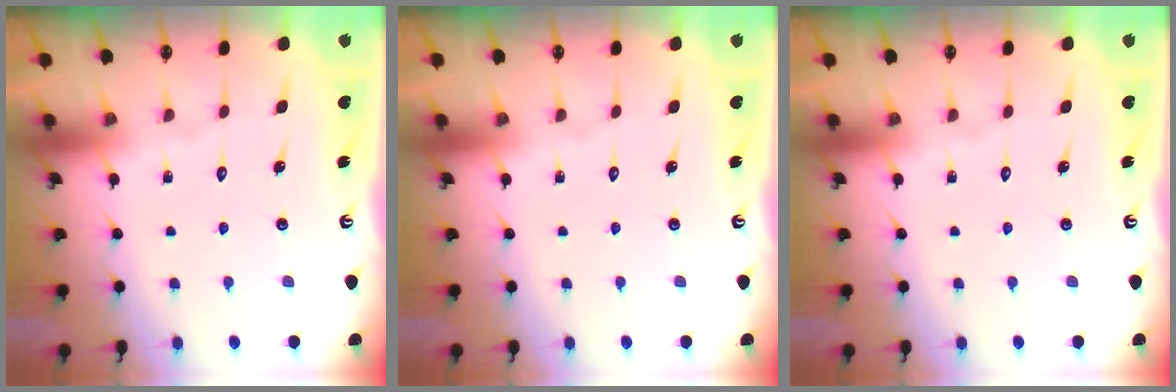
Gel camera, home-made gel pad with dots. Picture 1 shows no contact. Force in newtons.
{"total": 0.0}
{"total": 0.0}